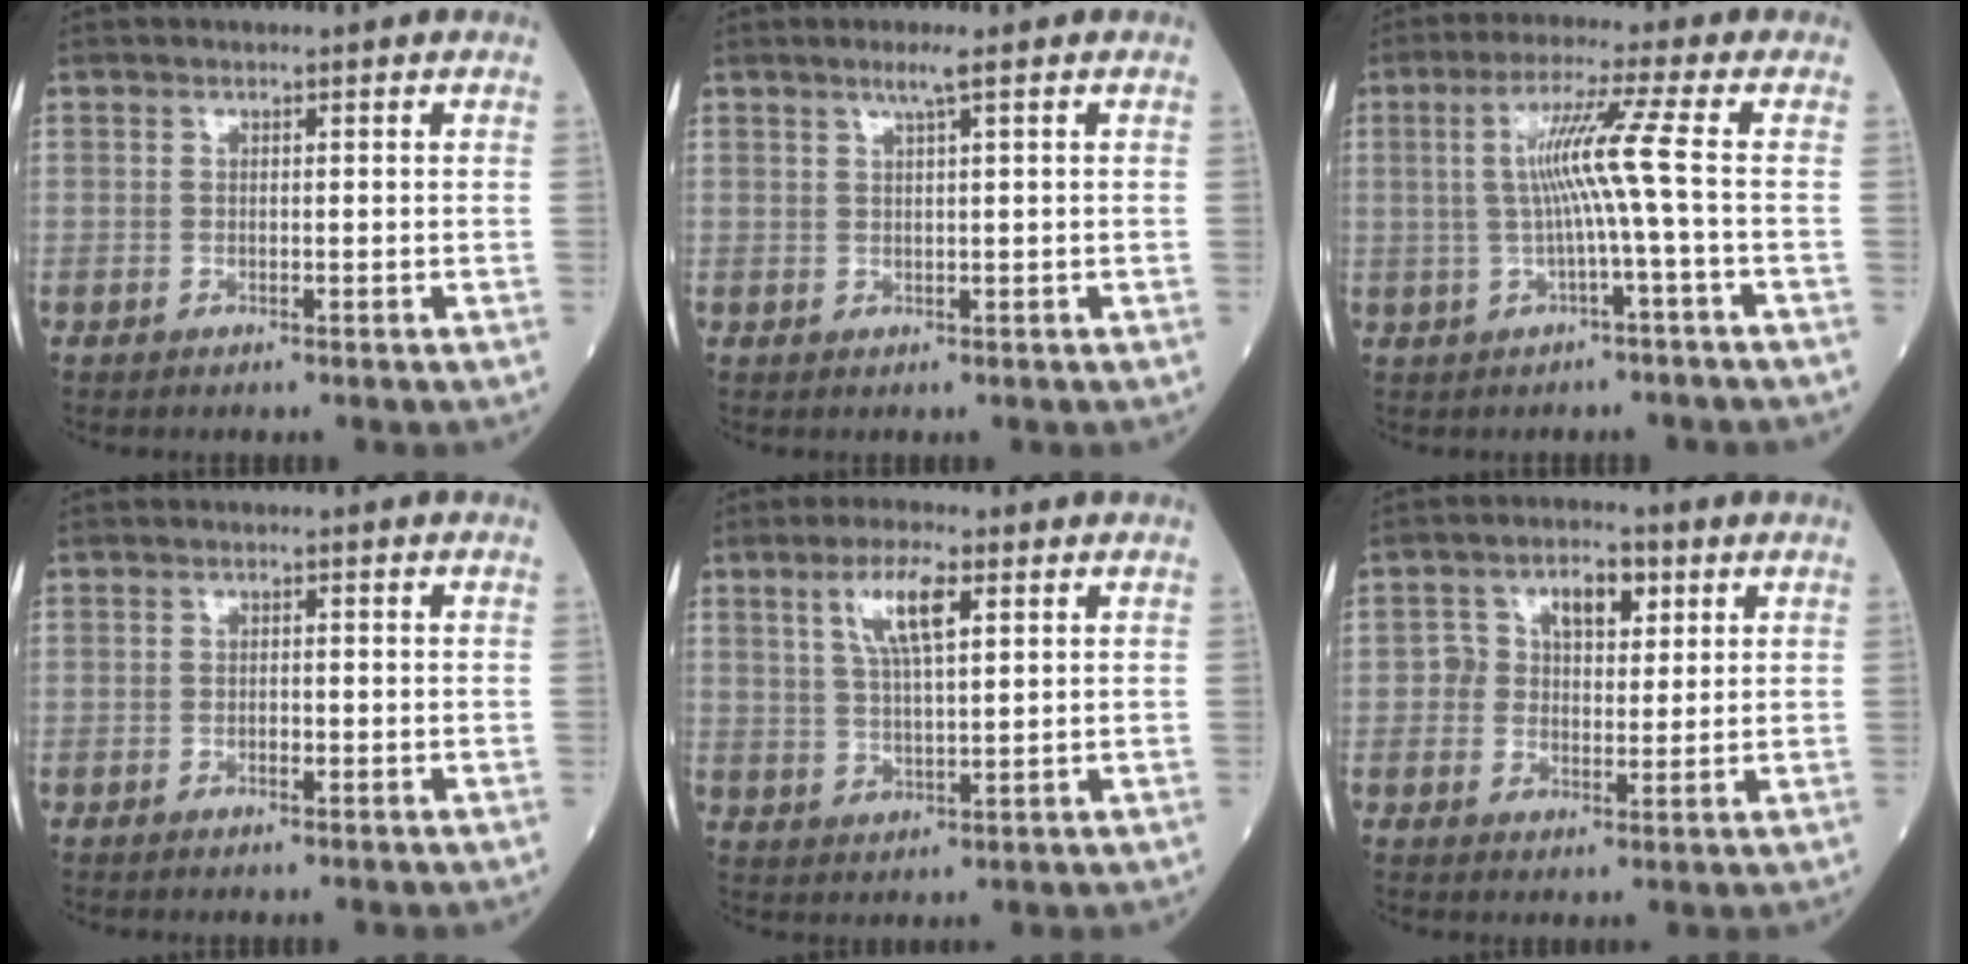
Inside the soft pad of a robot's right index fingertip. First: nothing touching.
{"total": 2.0, "force": [1.2, -0.5, 1.6], "torque": [-0.035, -0.002, 0.024]}
{"total": 7.0, "force": [-0.2, -1.9, 6.7], "torque": [-0.131, 0.013, 0.004]}
{"total": 1.1, "force": [-0.5, 0.3, 0.9], "torque": [-0.016, 0.001, -0.009]}
{"total": 7.2, "force": [3.2, 1.5, 6.2], "torque": [-0.121, 0.008, 0.061]}
{"total": 6.3, "force": [2.0, 4.0, 4.4], "torque": [-0.064, 0.020, 0.034]}